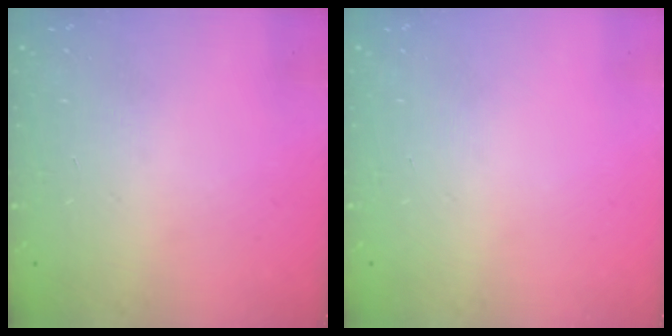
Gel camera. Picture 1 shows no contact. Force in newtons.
{"total": 0.0}